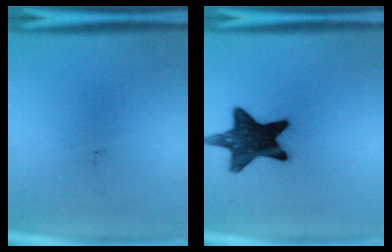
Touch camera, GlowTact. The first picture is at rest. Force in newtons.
{"total": 15.1}